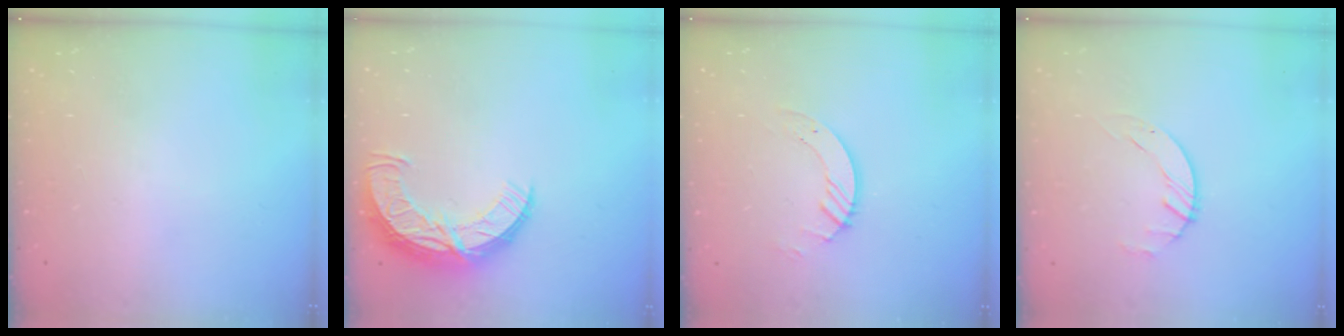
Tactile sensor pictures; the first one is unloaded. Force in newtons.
{"total": 12.4, "press": 12.4, "slide": 1.0}
{"total": 4.0, "press": 4.0, "slide": 0.3}
{"total": 1.4, "press": 1.4, "slide": 0.2}